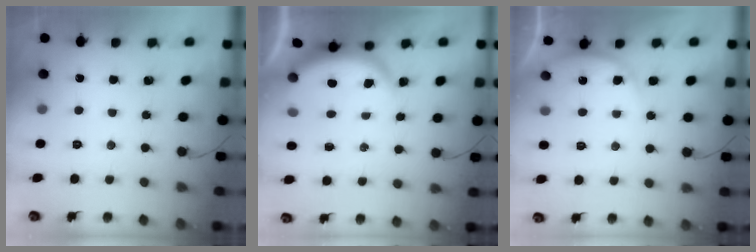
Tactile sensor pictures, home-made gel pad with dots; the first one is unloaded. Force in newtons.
{"total": 3.9, "press": 3.9, "slide": 0.2}
{"total": 6.3, "press": 6.3, "slide": 0.3}